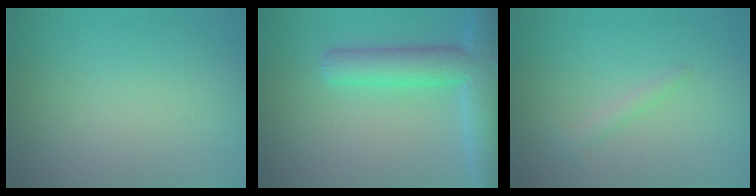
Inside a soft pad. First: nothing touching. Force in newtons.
{"total": 6.9, "press": 6.8, "slide": 0.4}
{"total": 1.1, "press": 1.1, "slide": 0.1}